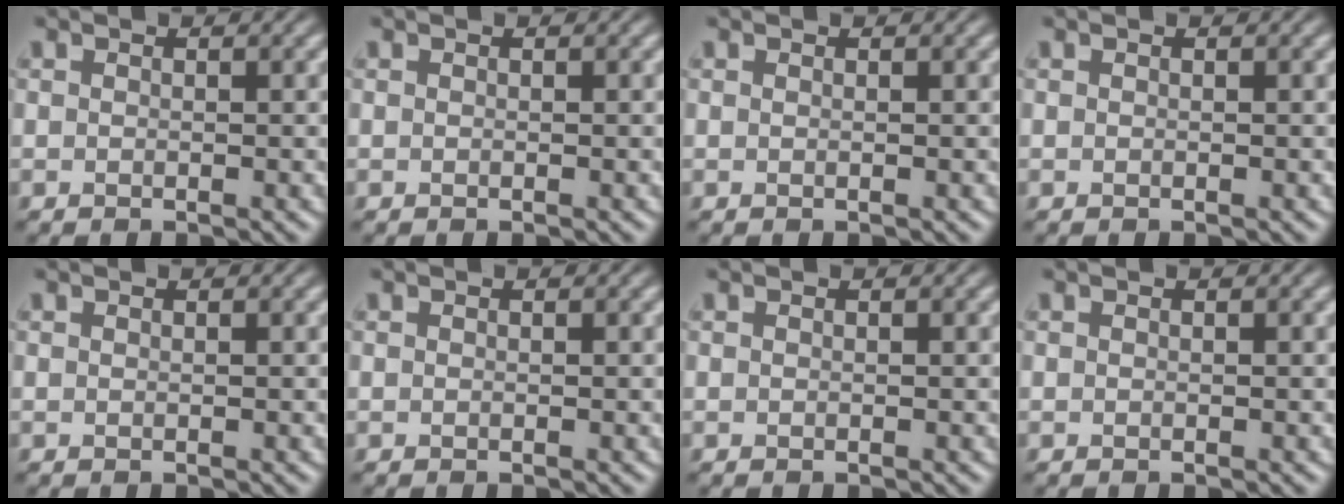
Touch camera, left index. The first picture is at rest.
{"total": 0.0}
{"total": 0.0}
{"total": 0.0}
{"total": 0.0}
{"total": 0.0}
{"total": 0.0}
{"total": 0.0}